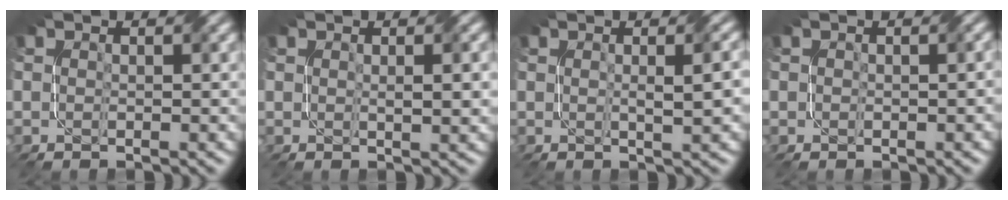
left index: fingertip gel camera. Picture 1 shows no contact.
{"total": 1.6, "force": [0.4, 0.4, 1.6], "torque": [-0.023, 0.001, 0.011]}
{"total": 2.5, "force": [0.3, 0.6, 2.3], "torque": [-0.031, 0.004, 0.006]}
{"total": 0.6, "force": [0.1, 0.5, 0.3], "torque": [-0.005, 0.000, 0.002]}